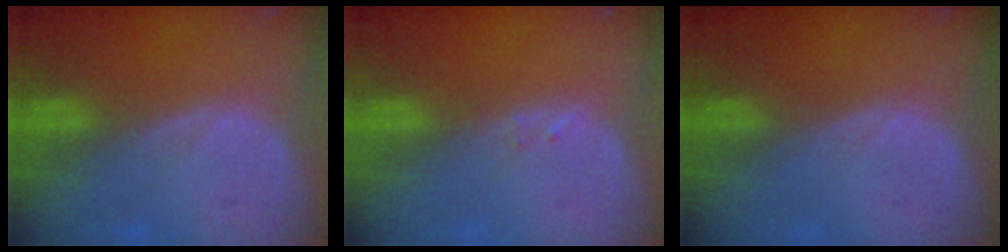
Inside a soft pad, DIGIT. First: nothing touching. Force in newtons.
{"total": 0.6, "press": 0.6, "slide": 0.1}
{"total": 0.0}